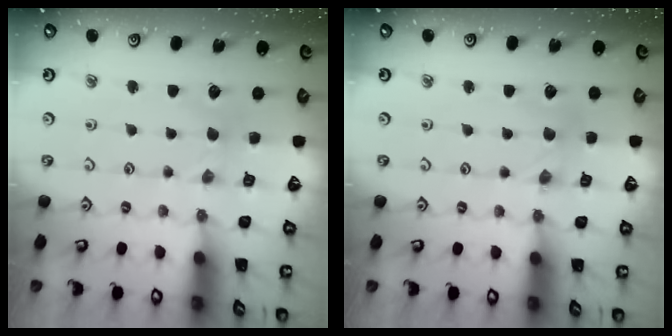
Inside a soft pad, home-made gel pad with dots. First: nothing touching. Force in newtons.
{"total": 1.4, "press": 1.3, "slide": 0.3}